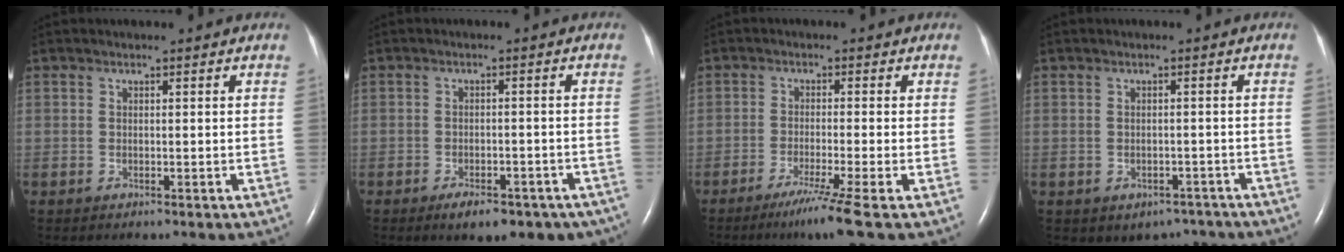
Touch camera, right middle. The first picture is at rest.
{"total": 9.6, "force": [-7.1, 4.2, 4.9], "torque": [-0.041, 0.009, -0.090]}
{"total": 6.0, "force": [-4.0, -1.8, 4.1], "torque": [-0.074, -0.022, -0.073]}
{"total": 5.1, "force": [-3.8, 3.3, 0.8], "torque": [-0.002, 0.017, -0.044]}